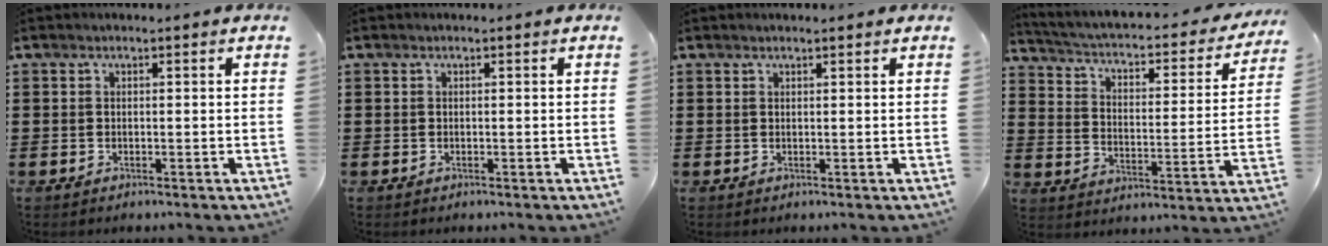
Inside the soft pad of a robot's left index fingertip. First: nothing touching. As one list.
[{"total": 0.0}, {"total": 0.7, "force": [0.6, -0.1, 0.4], "torque": [-0.008, -0.001, 0.011]}, {"total": 2.6, "force": [1.8, 0.5, 1.8], "torque": [-0.049, -0.027, 0.019]}]